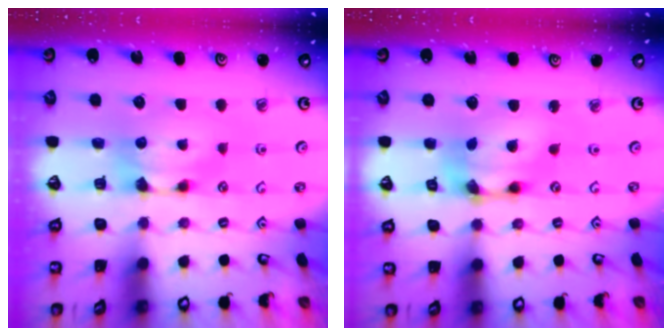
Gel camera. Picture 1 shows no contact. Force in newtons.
{"total": 5.1, "press": 4.7, "slide": 1.9}